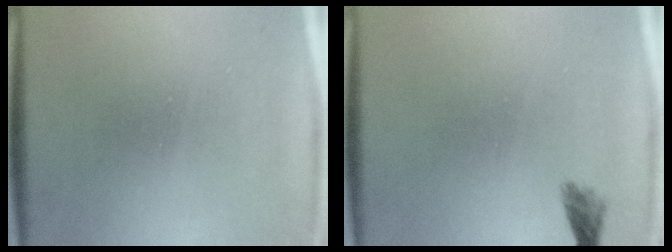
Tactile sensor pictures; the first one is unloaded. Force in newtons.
{"total": 1.6}